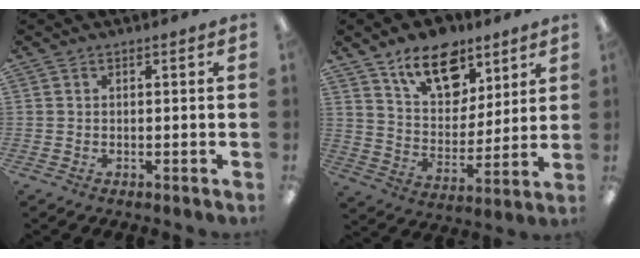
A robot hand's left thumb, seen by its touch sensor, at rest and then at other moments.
{"total": 15.4, "force": [10.1, 9.0, 7.2], "torque": [-0.104, -0.056, 0.182]}